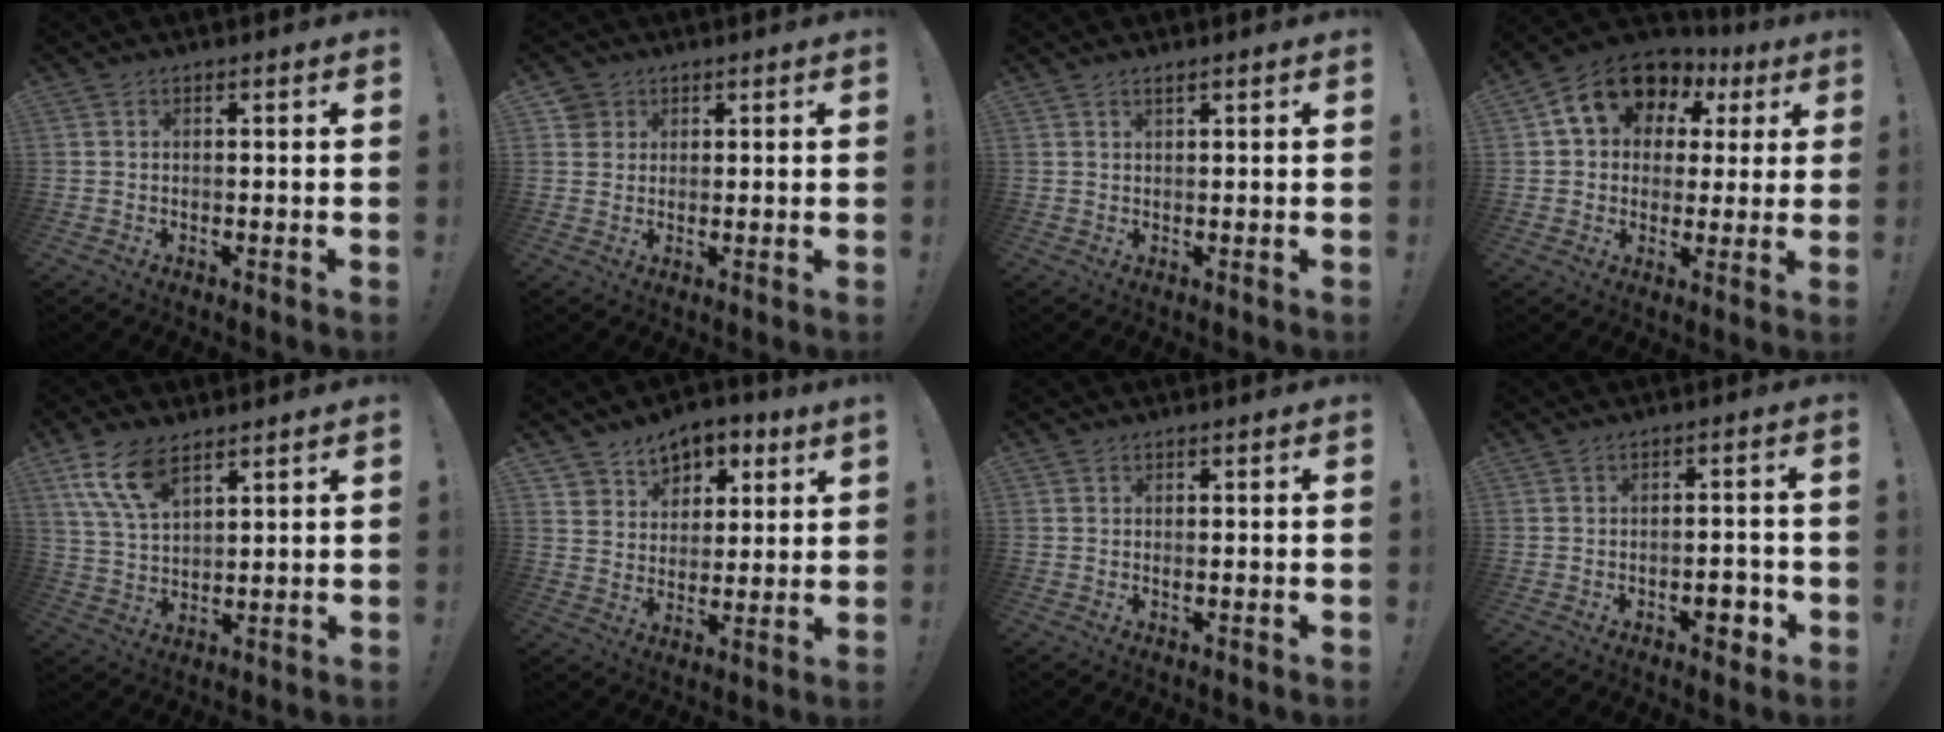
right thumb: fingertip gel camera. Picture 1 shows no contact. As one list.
[{"total": 3.1, "force": [1.6, 2.7, 0.2], "torque": [-0.001, -0.004, 0.027]}, {"total": 1.1, "force": [0.8, 0.1, 0.7], "torque": [-0.016, 0.001, 0.016]}, {"total": 14.5, "force": [6.7, 10.5, 7.5], "torque": [-0.118, -0.025, 0.125]}, {"total": 11.4, "force": [7.2, 5.1, 7.3], "torque": [-0.138, -0.022, 0.137]}, {"total": 8.2, "force": [5.6, 5.7, 1.5], "torque": [-0.015, -0.045, 0.109]}, {"total": 0.0}, {"total": 4.6, "force": [-2.2, 2.5, 3.2], "torque": [-0.036, 0.012, -0.038]}]